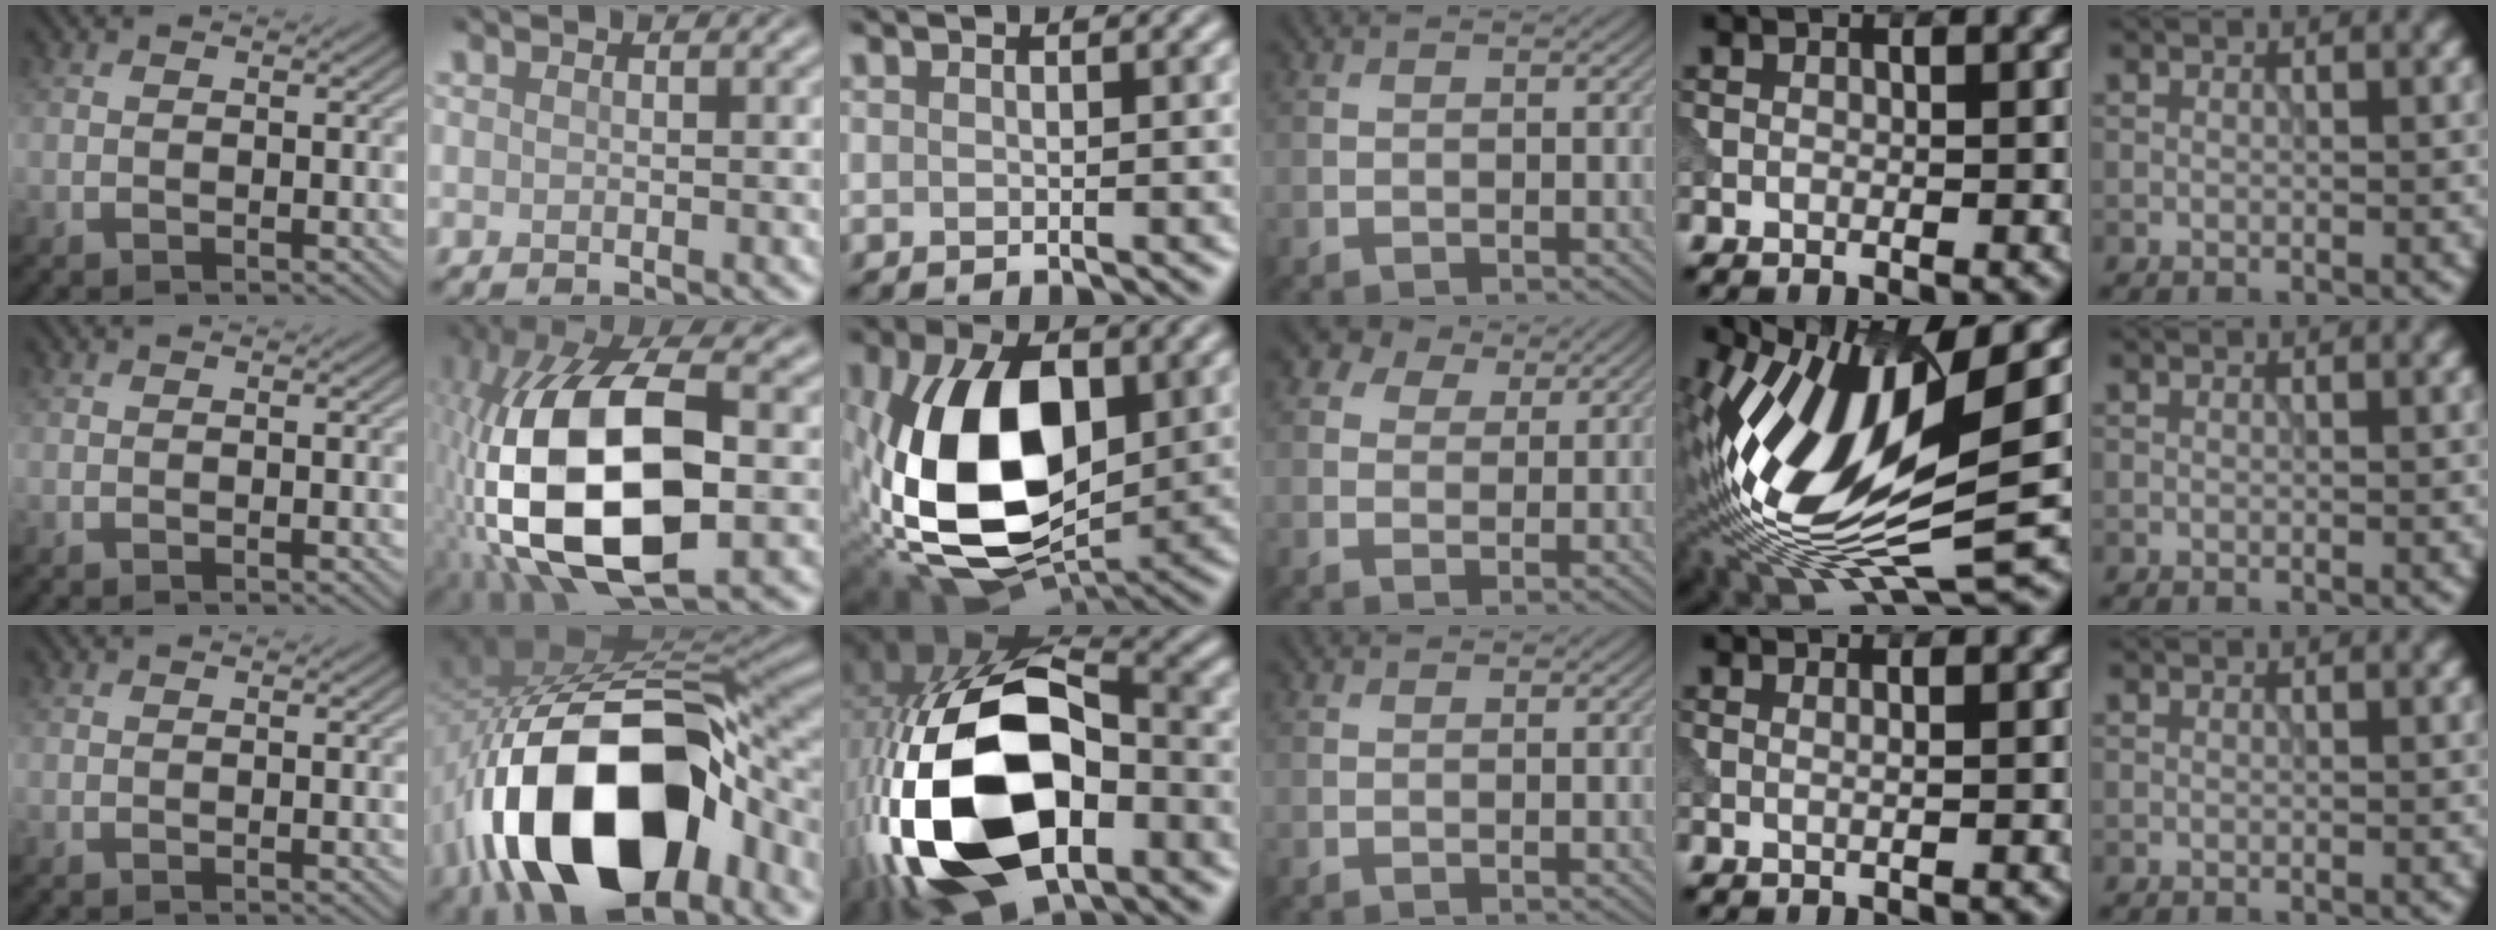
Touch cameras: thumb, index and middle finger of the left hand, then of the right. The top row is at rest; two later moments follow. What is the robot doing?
{"motion": "insert", "object": "power adapter"}